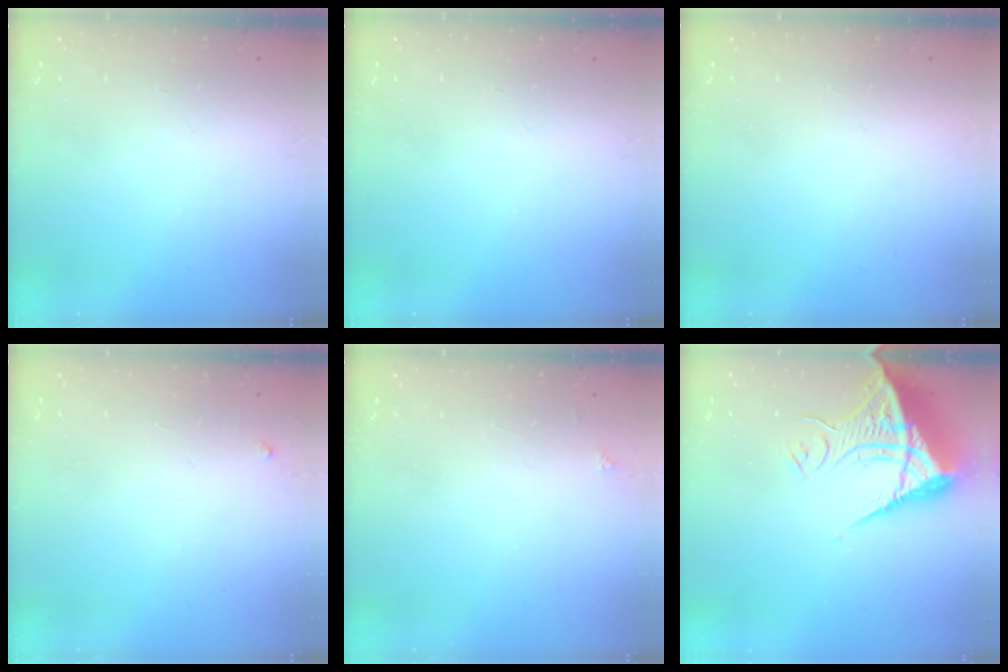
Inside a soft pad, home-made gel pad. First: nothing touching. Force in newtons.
{"total": 0.0}
{"total": 1.5, "press": 1.5, "slide": 0.1}
{"total": 3.5, "press": 3.4, "slide": 0.4}
{"total": 2.0, "press": 2.0, "slide": 0.3}
{"total": 13.2, "press": 13.1, "slide": 1.2}